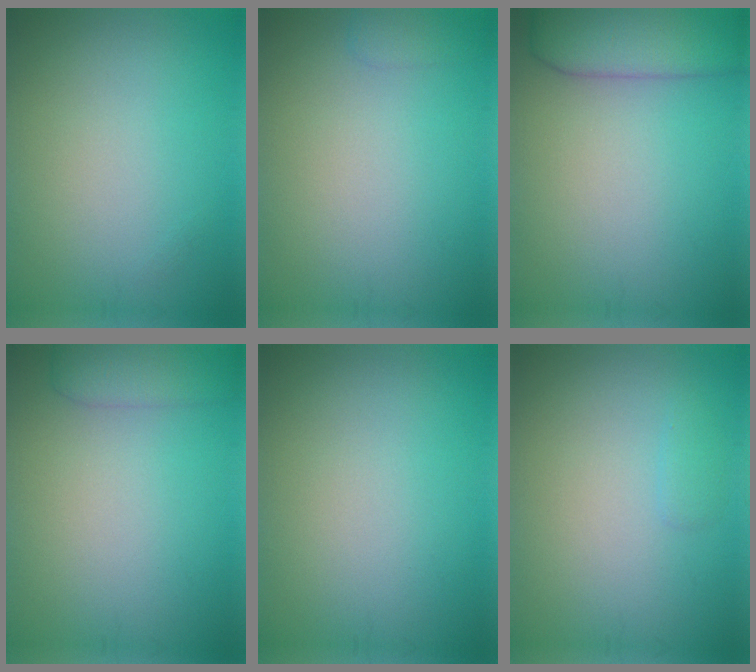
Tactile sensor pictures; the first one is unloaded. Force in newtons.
{"total": 1.1, "press": 1.1, "slide": 0.1}
{"total": 6.2, "press": 6.1, "slide": 0.6}
{"total": 2.8, "press": 2.8, "slide": 0.1}
{"total": 0.0}
{"total": 0.8, "press": 0.8, "slide": 0.1}